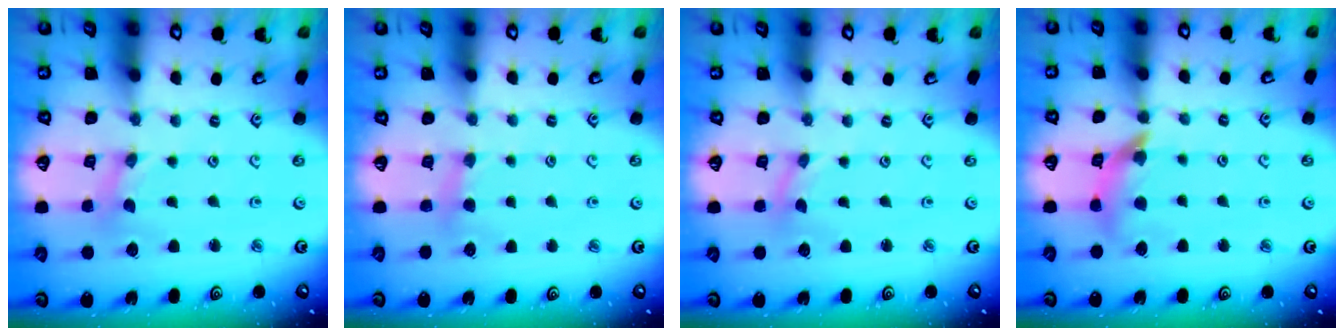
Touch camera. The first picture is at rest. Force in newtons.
{"total": 3.9, "press": 3.9, "slide": 0.4}
{"total": 0.0}
{"total": 10.7, "press": 10.6, "slide": 1.4}